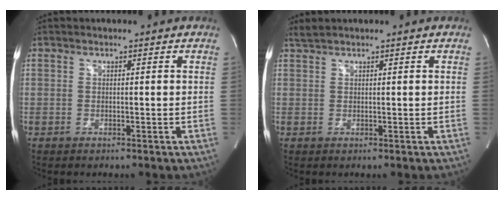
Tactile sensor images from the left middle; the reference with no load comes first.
{"total": 1.2, "force": [1.1, -0.2, 0.2], "torque": [-0.012, 0.012, 0.030]}